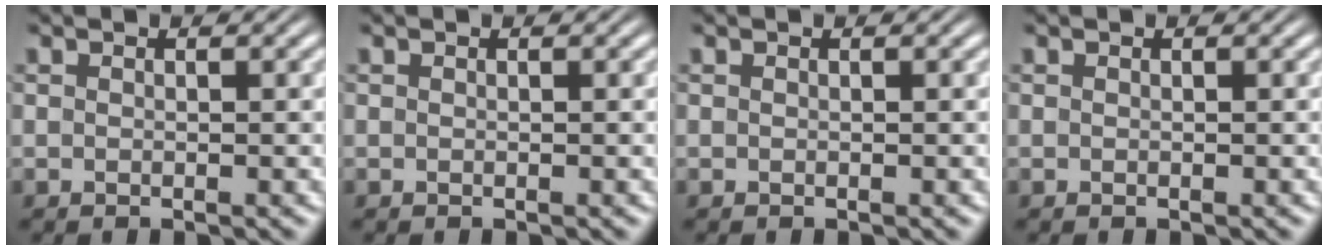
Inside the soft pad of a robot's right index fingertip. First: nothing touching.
{"total": 0.0}
{"total": 0.0}
{"total": 0.0}